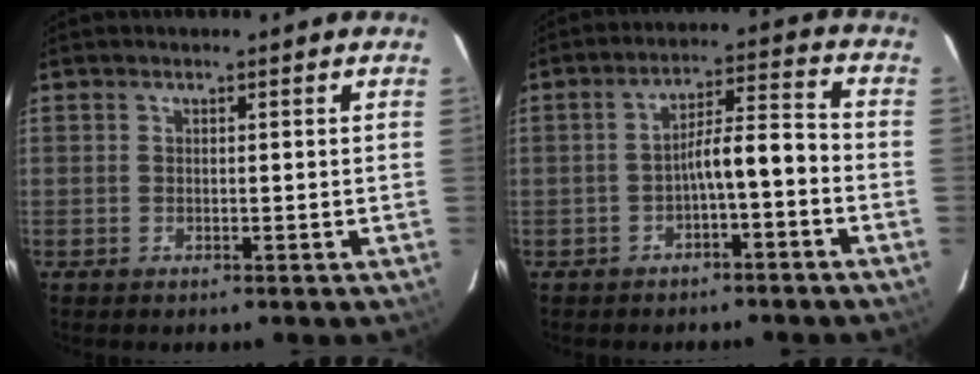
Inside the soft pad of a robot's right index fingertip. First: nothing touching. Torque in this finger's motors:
{"motor_torque": [0.80, -0.45, 0.49, 0.09]}